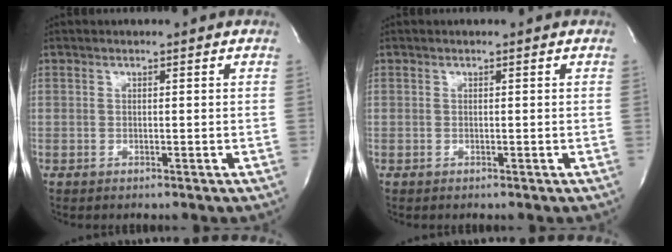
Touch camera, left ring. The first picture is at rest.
{"total": 0.0}